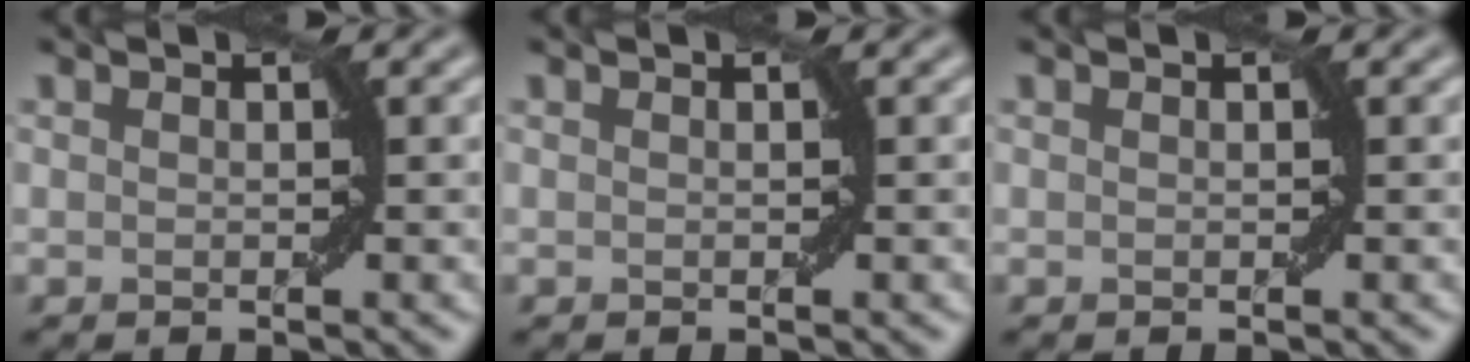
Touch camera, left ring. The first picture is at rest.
{"total": 0.0}
{"total": 0.0}